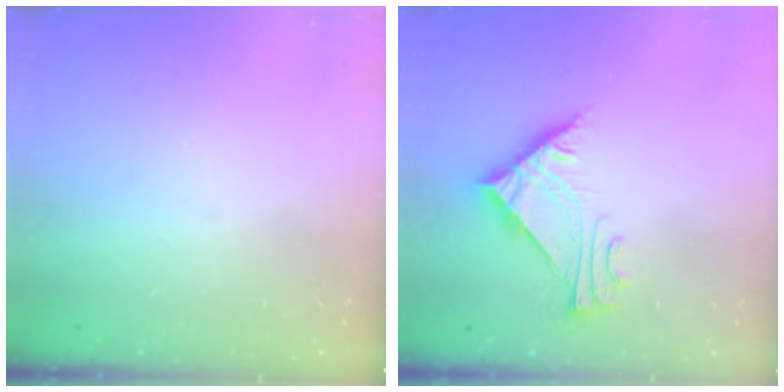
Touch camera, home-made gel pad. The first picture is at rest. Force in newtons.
{"total": 6.7, "press": 6.7, "slide": 0.4}